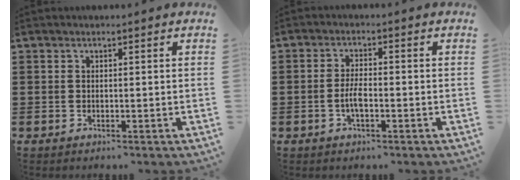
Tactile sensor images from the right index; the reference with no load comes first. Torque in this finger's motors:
{"motor_torque": [2.14, 0.00, 0.10, 0.03]}